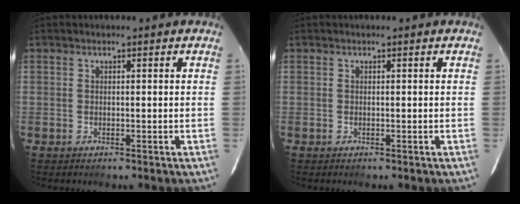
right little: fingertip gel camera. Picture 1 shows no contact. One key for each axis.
{"total": 0.0}